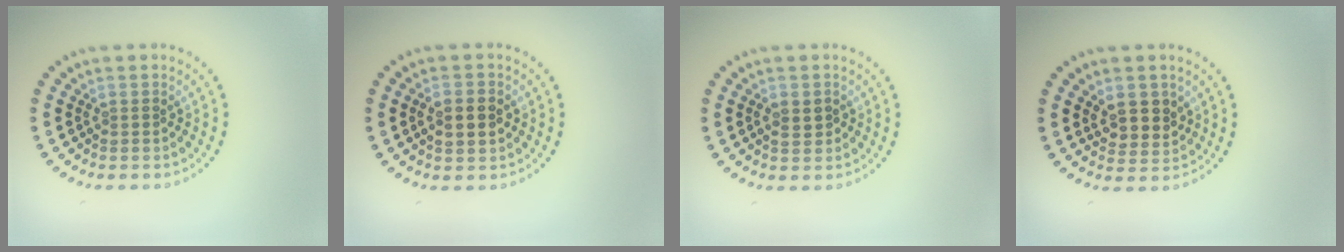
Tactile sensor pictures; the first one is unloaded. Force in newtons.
{"total": 2.8, "press": 2.8, "slide": 0.1}
{"total": 1.3, "press": 1.3, "slide": 0.1}
{"total": 2.8, "press": 2.7, "slide": 0.7}